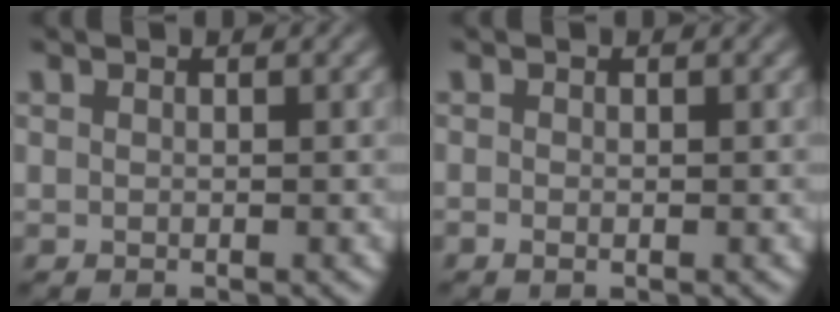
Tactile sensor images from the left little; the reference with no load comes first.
{"total": 0.0}